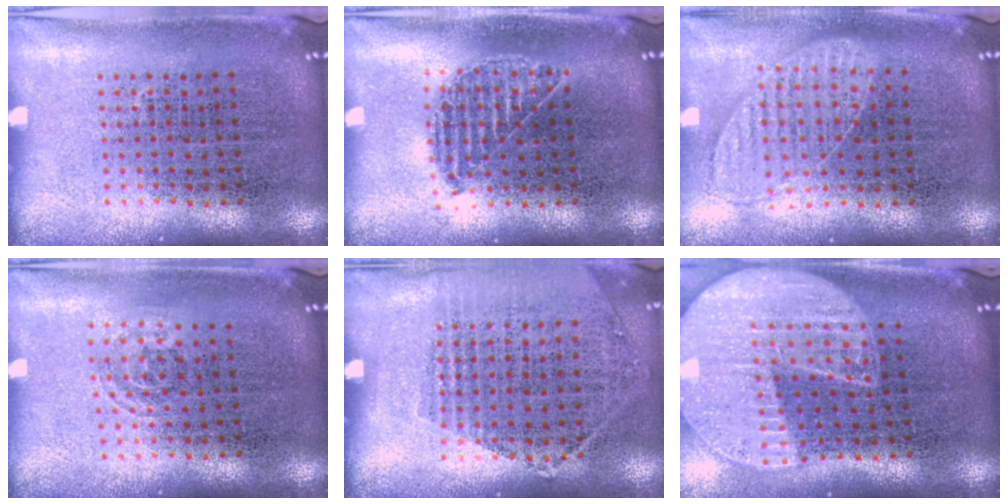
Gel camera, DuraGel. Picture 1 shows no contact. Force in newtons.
{"total": 1.0, "press": 0.9, "slide": 0.3}
{"total": 1.0, "press": 1.0, "slide": 0.3}
{"total": 0.8, "press": 0.6, "slide": 0.5}
{"total": 1.0, "press": 0.9, "slide": 0.5}
{"total": 2.3, "press": 2.0, "slide": 1.1}